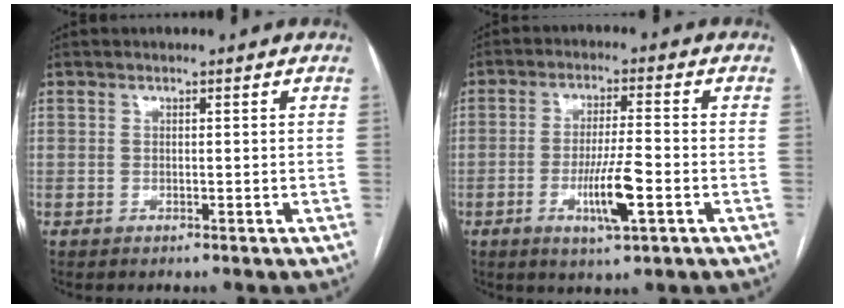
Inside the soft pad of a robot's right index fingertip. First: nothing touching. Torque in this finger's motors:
{"motor_torque": [1.42, -0.01, 0.54, 0.10]}